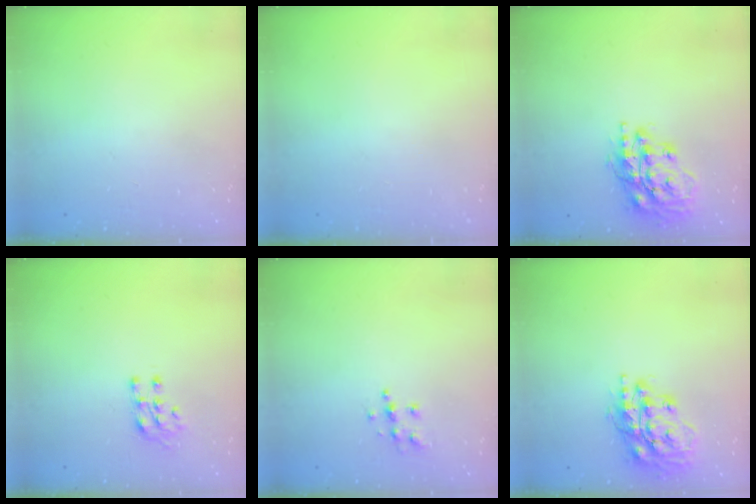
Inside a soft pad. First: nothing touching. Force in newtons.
{"total": 0.0}
{"total": 17.9, "press": 17.8, "slide": 2.5}
{"total": 7.2, "press": 7.2, "slide": 0.7}
{"total": 5.6, "press": 5.6, "slide": 0.3}
{"total": 17.9, "press": 17.8, "slide": 2.5}